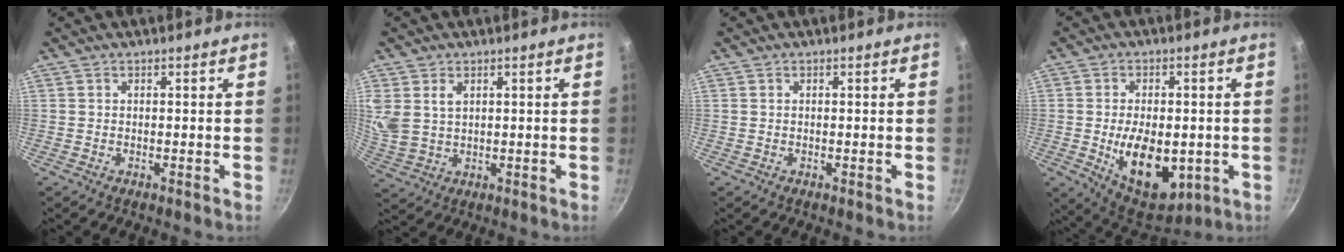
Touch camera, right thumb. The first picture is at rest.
{"total": 7.0, "force": [2.5, 4.8, 4.3], "torque": [-0.082, -0.010, 0.059]}
{"total": 0.0}
{"total": 14.7, "force": [-2.5, 8.6, 11.6], "torque": [-0.149, -0.010, -0.020]}